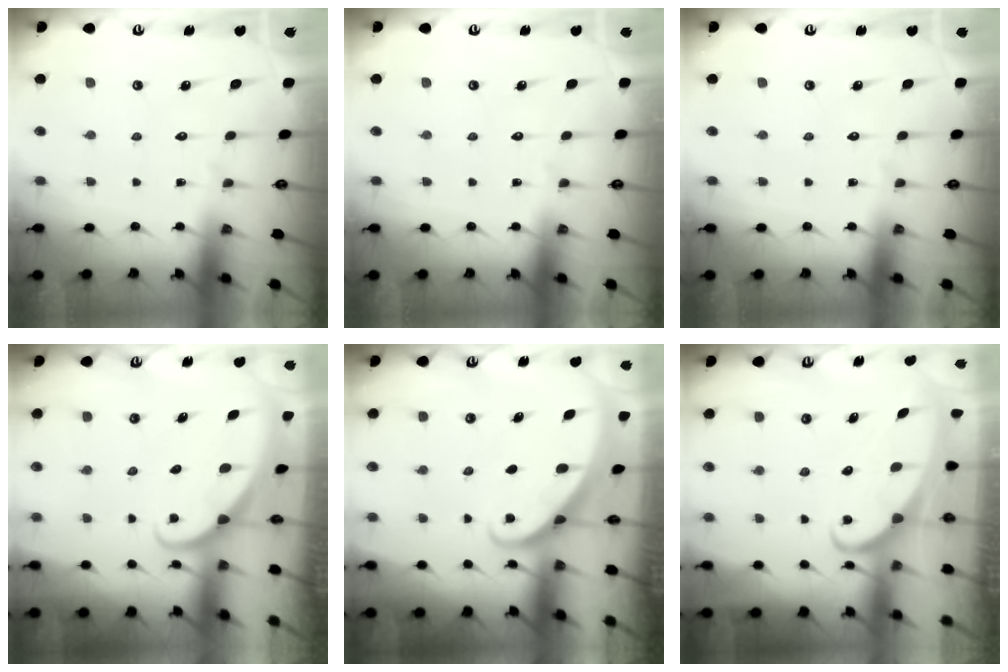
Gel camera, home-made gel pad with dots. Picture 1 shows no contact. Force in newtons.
{"total": 0.0}
{"total": 0.0}
{"total": 1.7, "press": 1.7, "slide": 0.1}
{"total": 1.3, "press": 1.3, "slide": 0.1}
{"total": 2.4, "press": 2.3, "slide": 0.4}